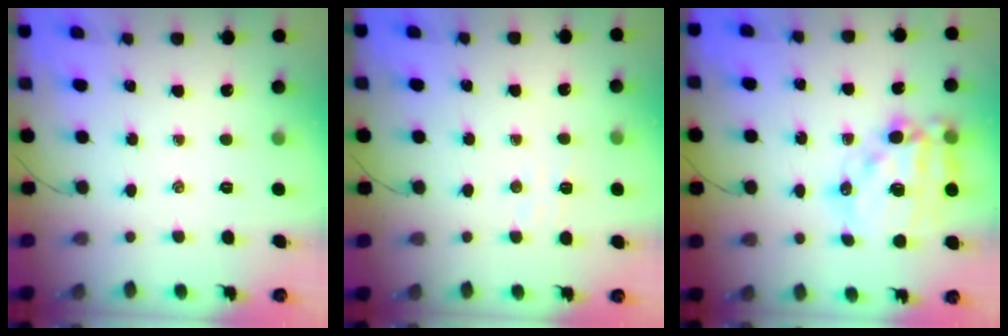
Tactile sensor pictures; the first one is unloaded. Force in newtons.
{"total": 3.6, "press": 3.5, "slide": 0.7}
{"total": 18.5, "press": 18.0, "slide": 4.4}